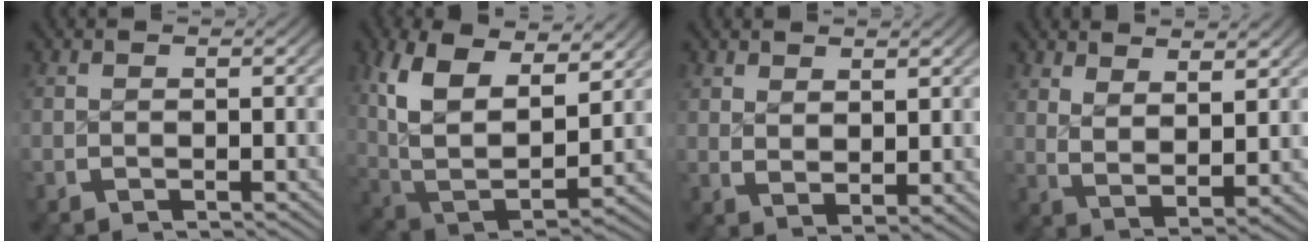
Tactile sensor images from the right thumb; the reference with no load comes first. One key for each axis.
{"total": 12.7, "fx": 0.9, "fy": 8.8, "fz": 9.1, "tx": -0.238, "ty": -0.058, "tz": 0.043}
{"total": 2.4, "fx": 1.5, "fy": 1.0, "fz": 1.6, "tx": -0.025, "ty": -0.008, "tz": 0.039}
{"total": 4.9, "fx": 1.6, "fy": 2.7, "fz": 3.8, "tx": -0.078, "ty": -0.023, "tz": 0.043}